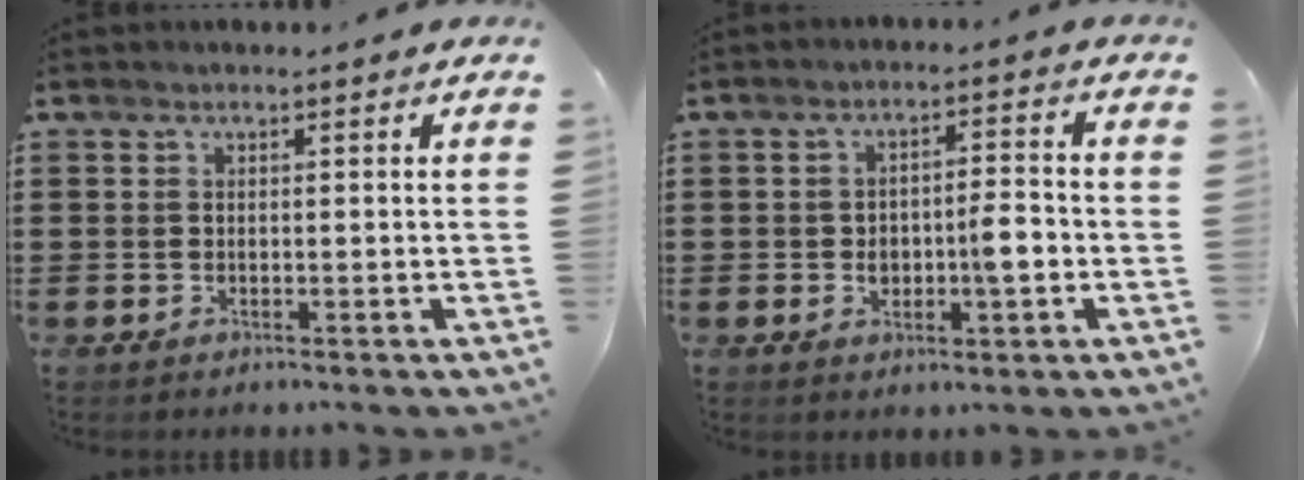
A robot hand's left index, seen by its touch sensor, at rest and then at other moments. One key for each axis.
{"total": 5.7, "fx": -1.2, "fy": 2.4, "fz": 5.0, "tx": -0.071, "ty": 0.001, "tz": -0.025}